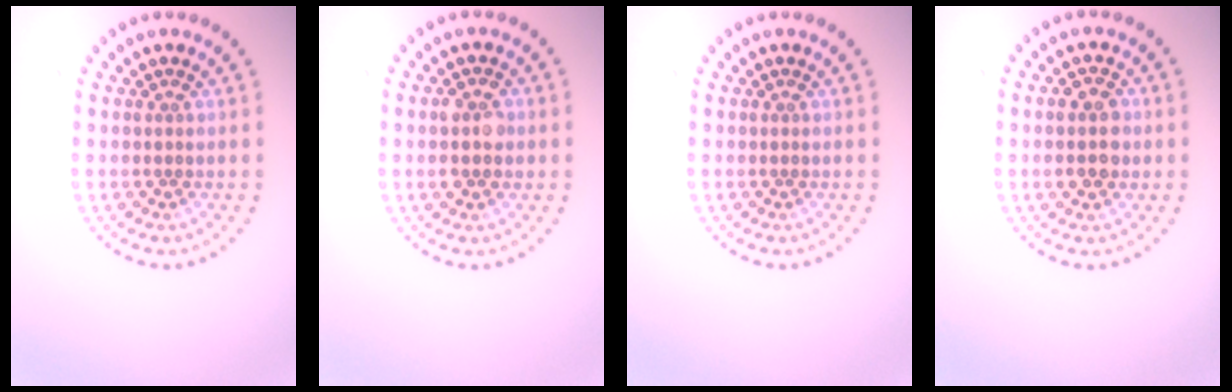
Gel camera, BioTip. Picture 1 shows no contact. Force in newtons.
{"total": 2.7, "press": 2.7, "slide": 0.2}
{"total": 0.0}
{"total": 2.9, "press": 2.9, "slide": 0.1}